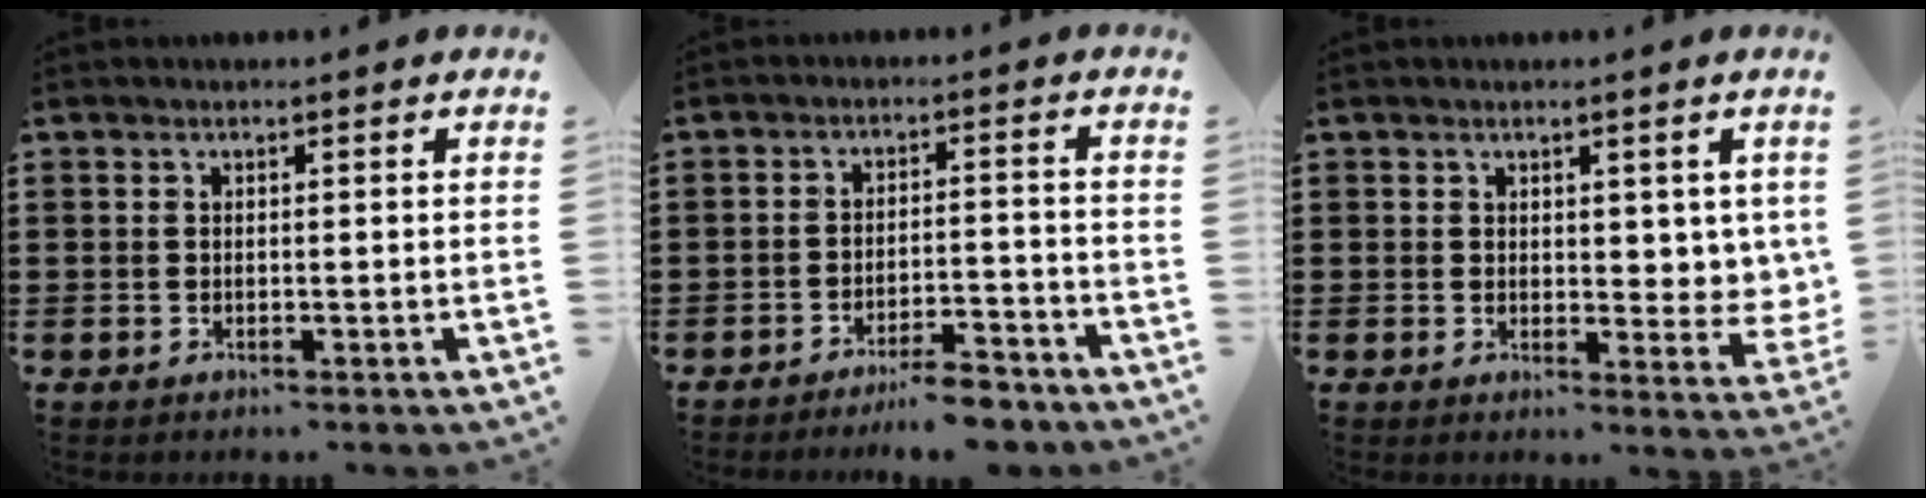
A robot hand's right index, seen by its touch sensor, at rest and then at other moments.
{"total": 5.4, "force": [-4.9, 0.1, 2.1], "torque": [-0.035, -0.004, -0.092]}
{"total": 3.6, "force": [2.1, 2.4, 1.6], "torque": [-0.016, -0.004, 0.035]}